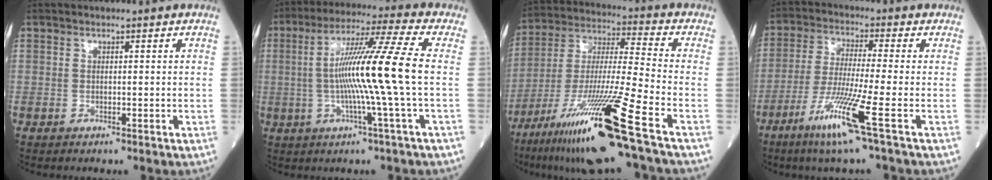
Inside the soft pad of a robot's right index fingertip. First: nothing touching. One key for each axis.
{"total": 13.3, "fx": -0.7, "fy": -2.3, "fz": 13.1, "tx": -0.235, "ty": 0.005, "tz": -0.016}
{"total": 20.1, "fx": -12.0, "fy": -1.2, "fz": 16.1, "tx": -0.315, "ty": -0.043, "tz": -0.219}
{"total": 10.3, "fx": -5.2, "fy": -1.5, "fz": 8.7, "tx": -0.173, "ty": -0.031, "tz": -0.107}